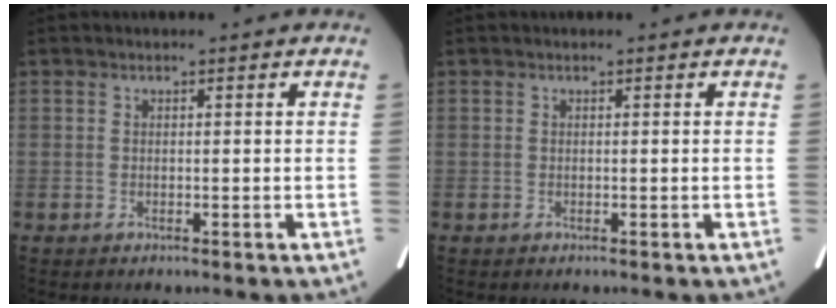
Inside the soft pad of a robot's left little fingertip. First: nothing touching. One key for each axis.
{"total": 0.0}